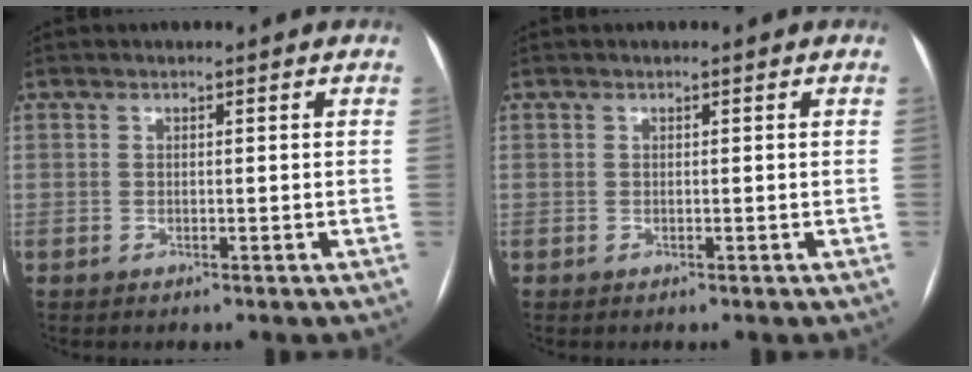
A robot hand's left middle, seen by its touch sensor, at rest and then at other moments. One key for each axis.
{"total": 0.0}